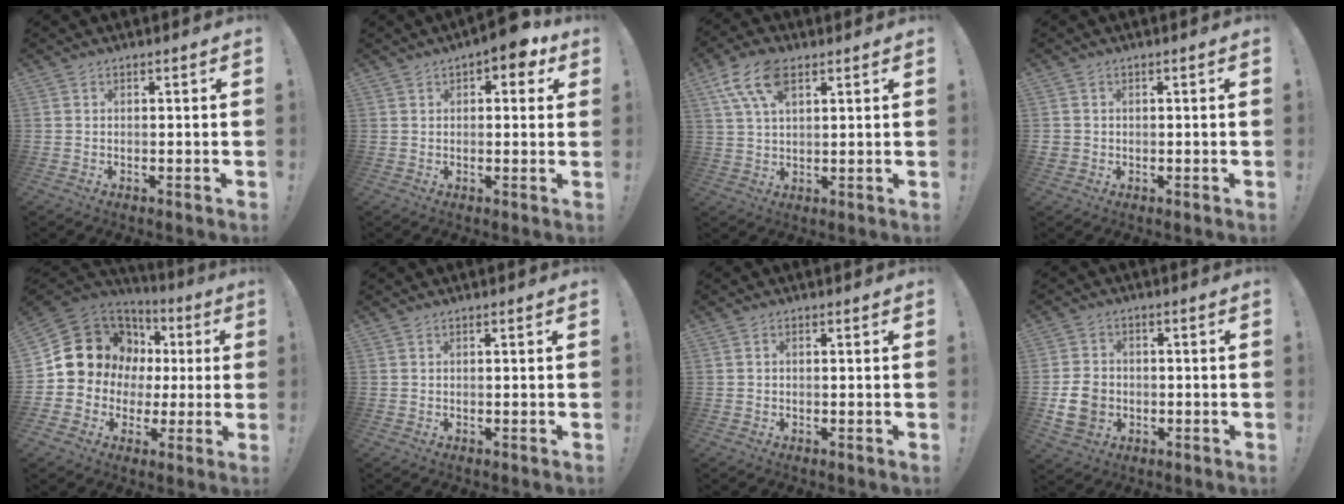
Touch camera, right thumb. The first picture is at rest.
{"total": 5.2, "force": [2.7, 2.6, 3.6], "torque": [-0.041, -0.006, 0.044]}
{"total": 11.0, "force": [5.2, 5.6, 8.0], "torque": [-0.155, -0.002, 0.099]}
{"total": 1.9, "force": [0.0, 1.7, 0.8], "torque": [-0.015, 0.003, 0.002]}
{"total": 13.1, "force": [4.6, 11.6, 4.1], "torque": [-0.061, -0.032, 0.115]}
{"total": 0.0}
{"total": 0.7, "force": [0.0, 0.5, 0.5], "torque": [-0.015, 0.006, 0.000]}
{"total": 9.7, "force": [-2.0, 7.8, 5.4], "torque": [-0.090, 0.010, -0.035]}